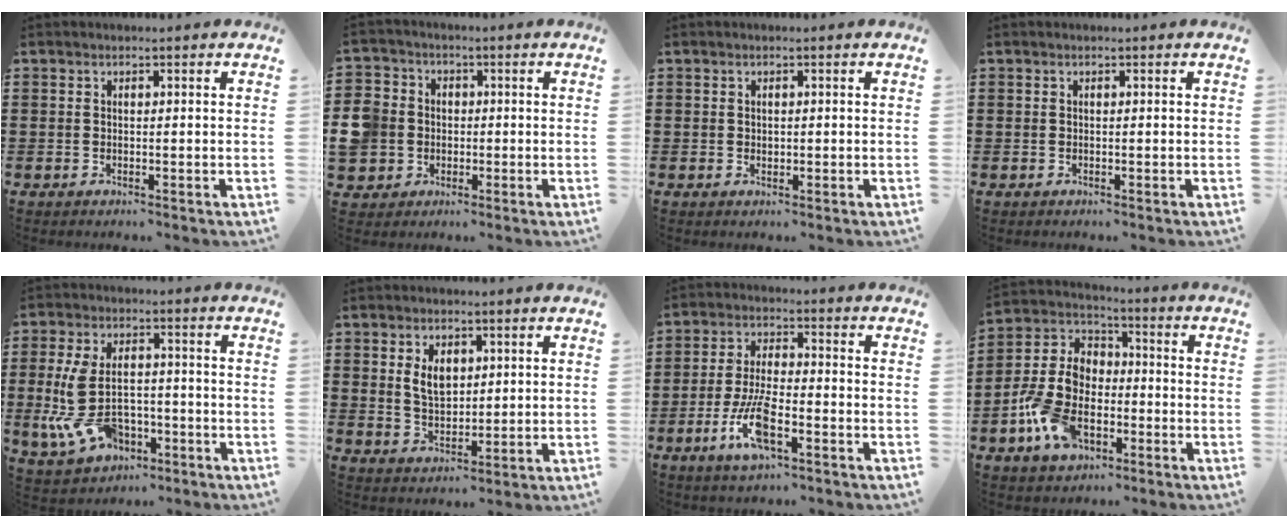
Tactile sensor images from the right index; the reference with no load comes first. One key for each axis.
{"total": 6.6, "fx": -1.2, "fy": 6.1, "fz": 2.3, "tx": -0.095, "ty": 0.007, "tz": -0.030}
{"total": 0.6, "fx": 0.2, "fy": 0.5, "fz": 0.1, "tx": -0.004, "ty": 0.004, "tz": 0.005}
{"total": 0.0}
{"total": 9.8, "fx": -2.1, "fy": 5.8, "fz": 7.6, "tx": -0.196, "ty": -0.002, "tz": -0.044}
{"total": 4.9, "fx": 1.5, "fy": 3.1, "fz": 3.5, "tx": -0.070, "ty": 0.008, "tz": 0.024}
{"total": 8.5, "fx": -3.6, "fy": 2.6, "fz": 7.3, "tx": -0.163, "ty": -0.011, "tz": -0.069}
{"total": 9.8, "fx": -3.2, "fy": 6.7, "fz": 6.4, "tx": -0.171, "ty": 0.006, "tz": -0.066}